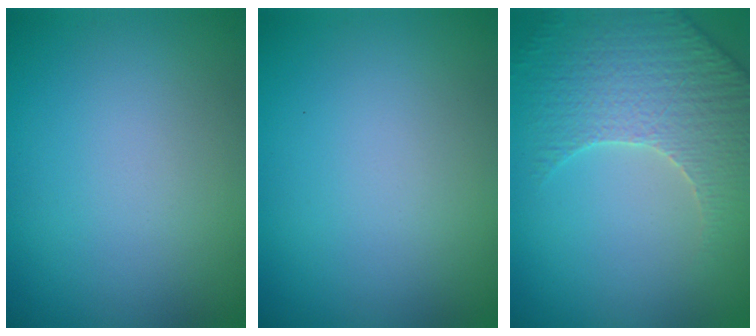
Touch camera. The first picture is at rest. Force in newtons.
{"total": 0.0}
{"total": 4.4, "press": 4.3, "slide": 0.8}